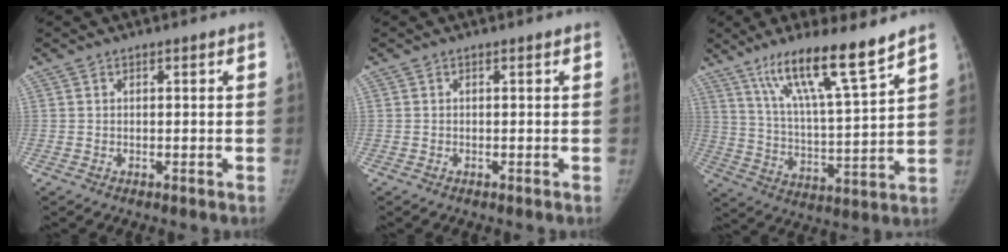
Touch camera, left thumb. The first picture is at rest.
{"total": 0.0}
{"total": 15.6, "force": [10.9, 1.5, 11.0], "torque": [-0.183, -0.060, 0.197]}